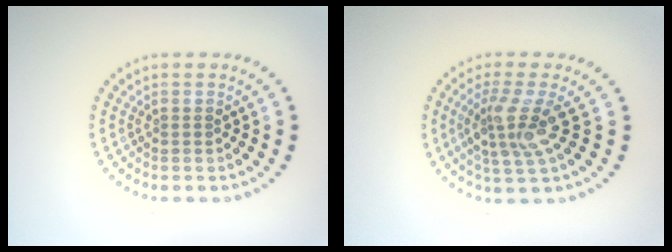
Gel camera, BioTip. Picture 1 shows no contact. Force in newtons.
{"total": 3.5, "press": 3.0, "slide": 1.9}